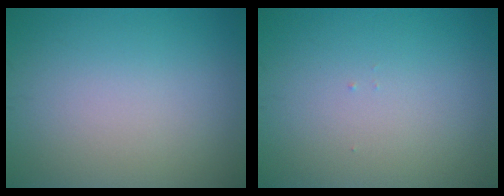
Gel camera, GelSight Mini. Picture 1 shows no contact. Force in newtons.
{"total": 0.0}